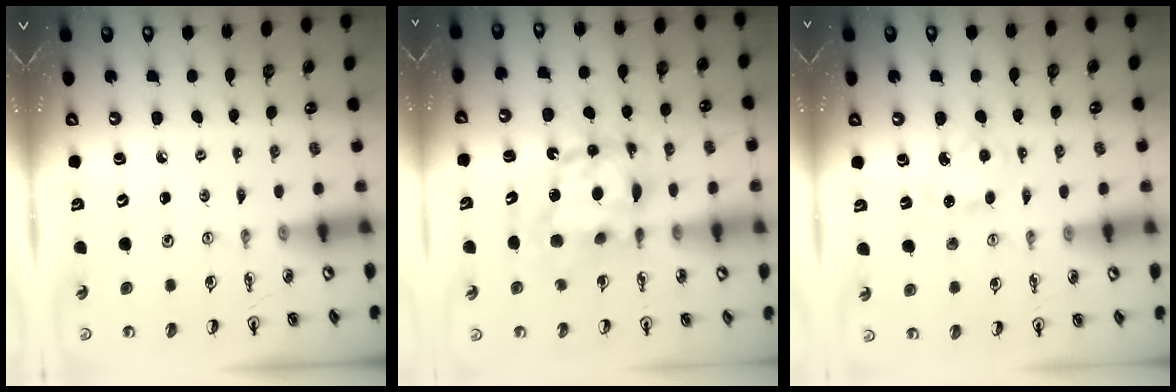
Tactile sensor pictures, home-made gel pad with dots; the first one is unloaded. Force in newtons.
{"total": 11.5, "press": 11.5, "slide": 1.2}
{"total": 5.3, "press": 5.2, "slide": 0.9}